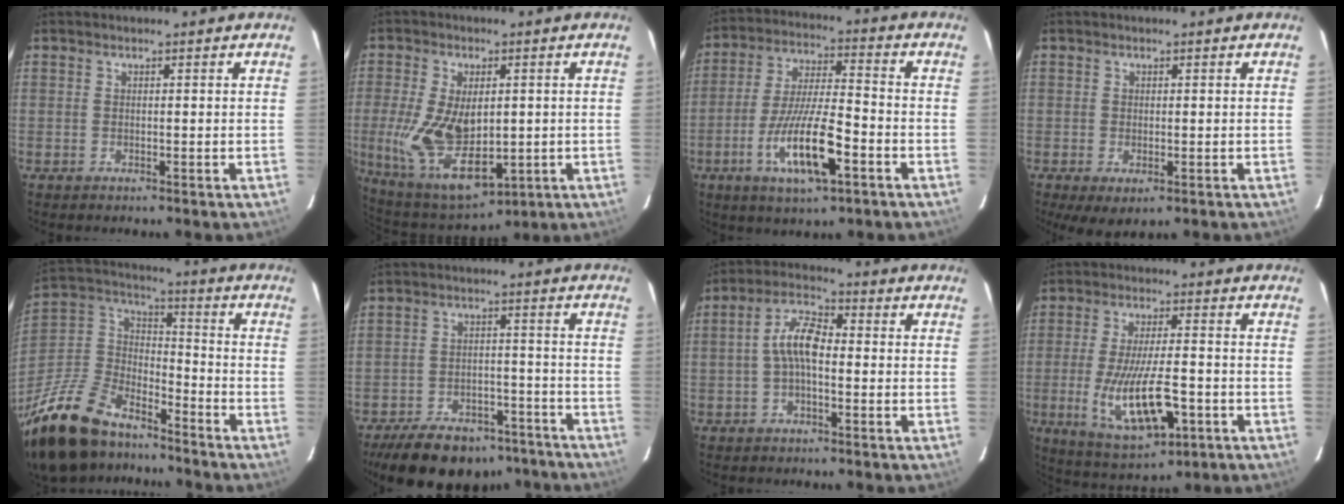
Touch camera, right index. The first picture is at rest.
{"total": 17.6, "force": [-2.0, 9.6, 14.7], "torque": [-0.317, -0.029, -0.017]}
{"total": 14.2, "force": [-6.3, 3.2, 12.3], "torque": [-0.251, -0.014, -0.114]}
{"total": 4.0, "force": [-1.4, 2.3, 2.9], "torque": [-0.054, -0.016, -0.018]}
{"total": 25.3, "force": [-19.1, 10.8, 12.5], "torque": [-0.279, -0.004, -0.330]}
{"total": 19.0, "force": [-15.7, 8.1, 7.1], "torque": [-0.153, 0.022, -0.200]}
{"total": 6.4, "force": [-0.8, 2.8, 5.7], "torque": [-0.118, 0.022, -0.019]}
{"total": 15.0, "force": [-4.7, 4.9, 13.3], "torque": [-0.267, -0.027, -0.067]}